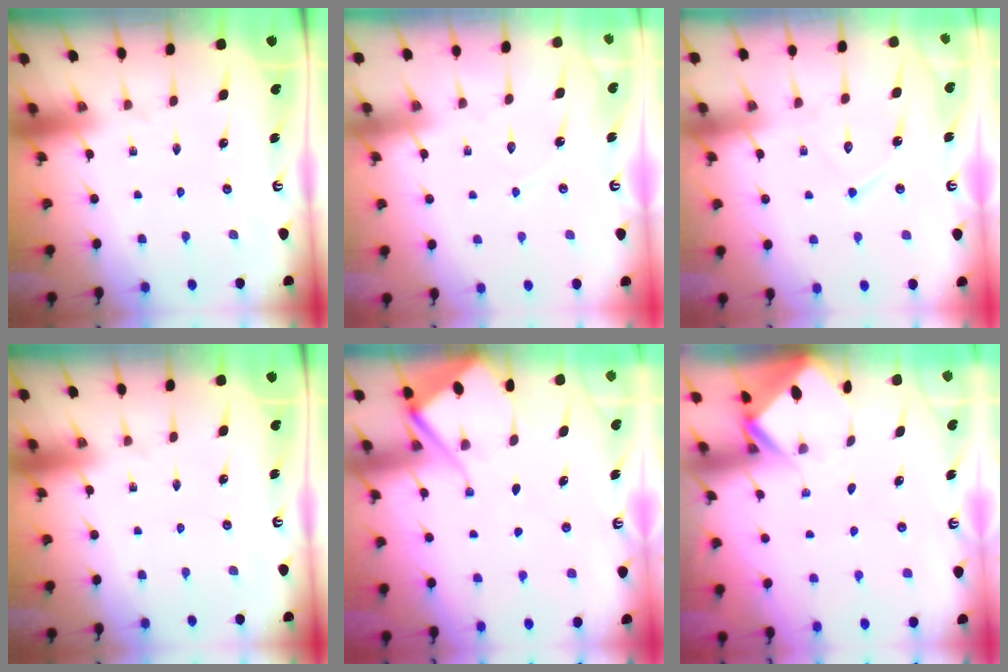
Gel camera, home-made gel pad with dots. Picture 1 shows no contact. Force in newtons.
{"total": 3.4, "press": 3.4, "slide": 0.3}
{"total": 9.6, "press": 9.6, "slide": 0.8}
{"total": 0.0}
{"total": 6.3, "press": 6.3, "slide": 0.8}
{"total": 2.7, "press": 2.7, "slide": 0.1}